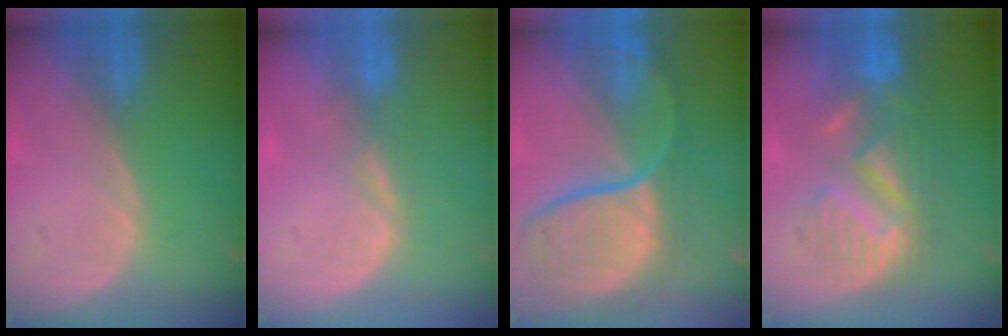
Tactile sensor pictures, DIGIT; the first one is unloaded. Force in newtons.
{"total": 2.7, "press": 2.1, "slide": 1.7}
{"total": 10.9, "press": 9.8, "slide": 4.8}
{"total": 8.8, "press": 8.7, "slide": 1.5}